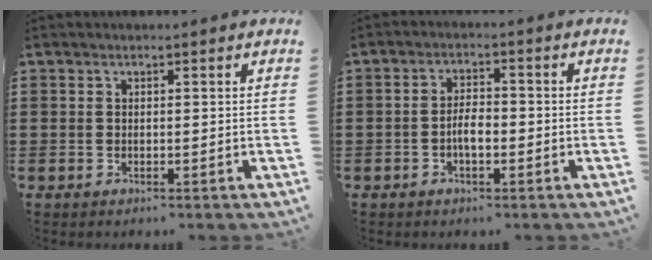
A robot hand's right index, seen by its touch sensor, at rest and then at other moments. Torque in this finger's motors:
{"motor_torque": [2.14, 0.00, 0.19, 0.06]}